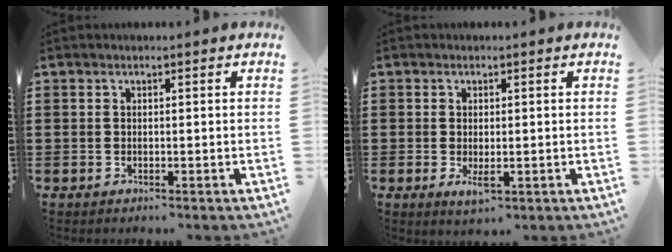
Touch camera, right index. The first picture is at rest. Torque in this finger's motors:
{"motor_torque": [0.99, 0.96, 0.21, 0.03]}